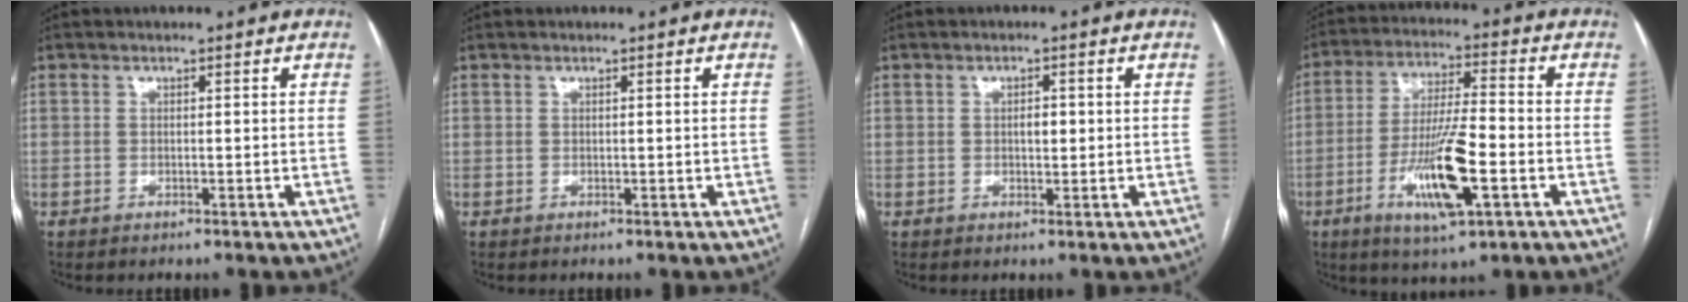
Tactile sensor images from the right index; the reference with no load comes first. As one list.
[{"total": 0.0}, {"total": 1.9, "force": [0.2, 1.0, 1.6], "torque": [-0.025, 0.002, 0.003]}, {"total": 12.9, "force": [-4.5, 1.8, 11.9], "torque": [-0.227, -0.011, -0.078]}]